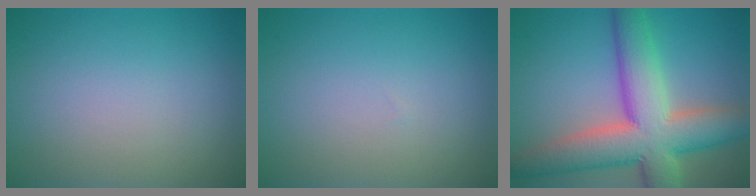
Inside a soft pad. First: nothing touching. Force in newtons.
{"total": 0.0}
{"total": 11.0, "press": 11.0, "slide": 0.7}